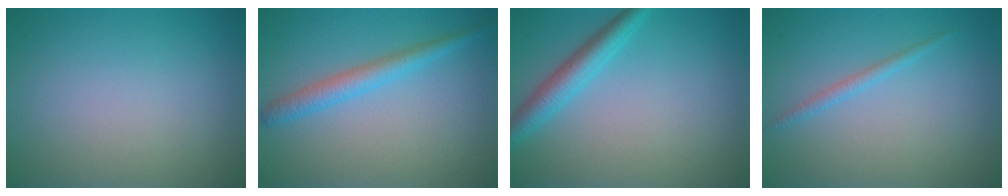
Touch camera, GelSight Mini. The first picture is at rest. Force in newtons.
{"total": 2.6, "press": 2.6, "slide": 0.2}
{"total": 3.1, "press": 3.1, "slide": 0.1}
{"total": 1.1, "press": 1.1, "slide": 0.1}